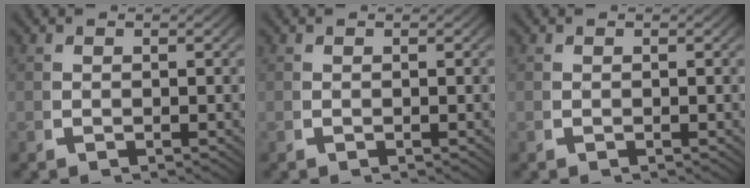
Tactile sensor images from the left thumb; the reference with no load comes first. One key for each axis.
{"total": 1.0, "fx": 0.3, "fy": -0.9, "fz": -0.4, "tx": 0.011, "ty": 0.005, "tz": 0.004}
{"total": 0.0}